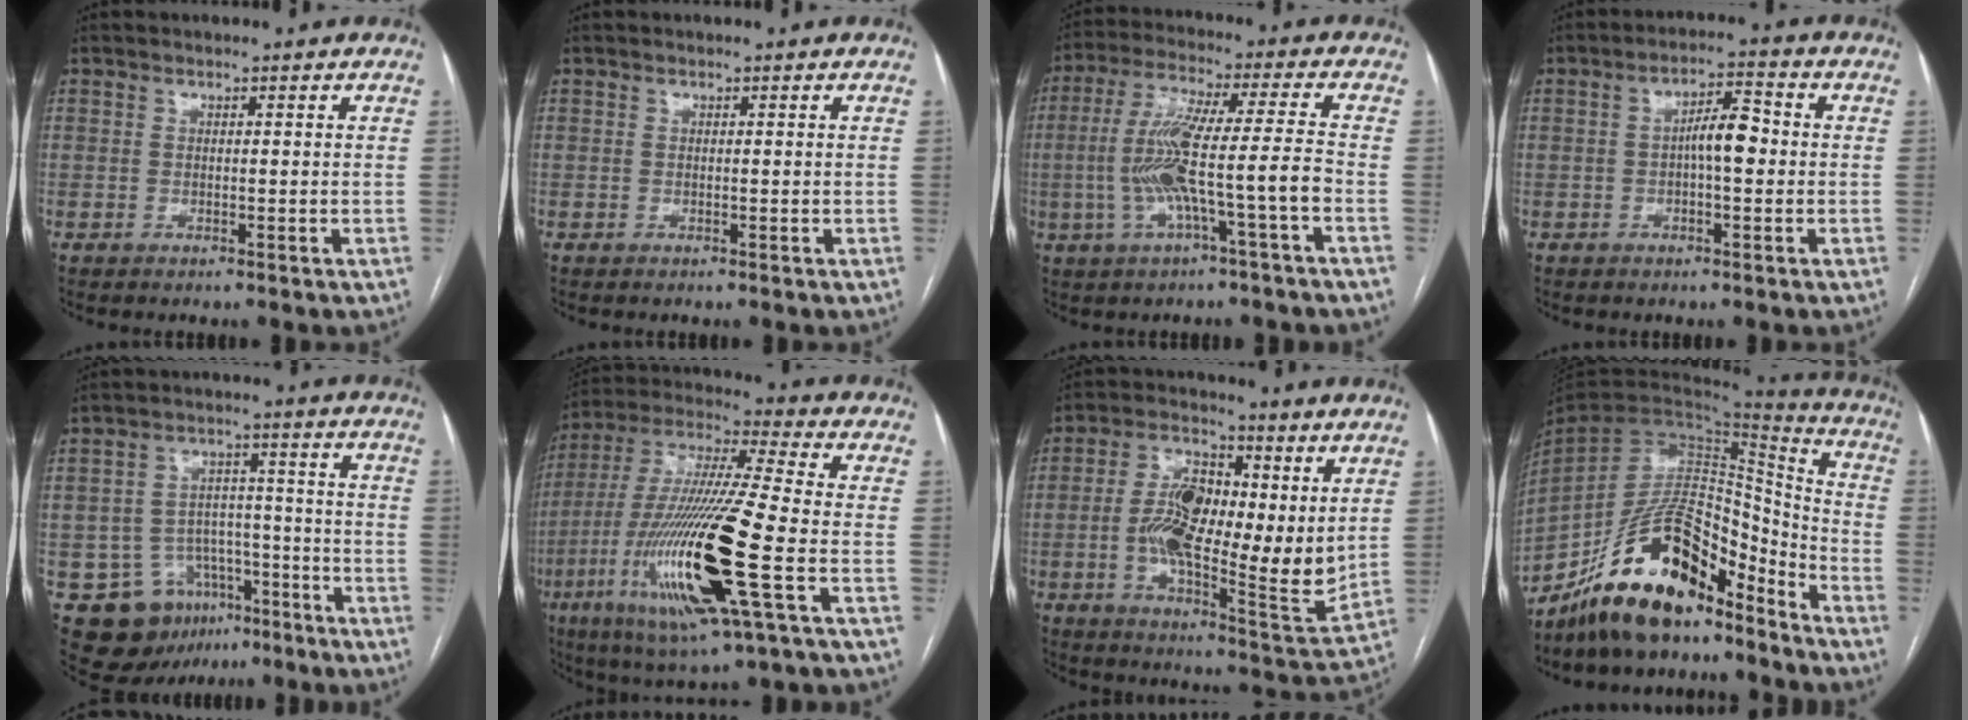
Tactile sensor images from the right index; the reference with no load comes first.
{"total": 0.0}
{"total": 11.3, "force": [-2.9, -0.1, 10.9], "torque": [-0.220, 0.017, -0.052]}
{"total": 5.3, "force": [-0.3, 1.5, 5.1], "torque": [-0.086, 0.018, -0.007]}
{"total": 12.3, "force": [-6.7, 9.3, 4.6], "torque": [-0.072, 0.034, -0.092]}
{"total": 22.7, "force": [-6.7, 1.6, 21.6], "torque": [-0.465, -0.033, -0.126]}
{"total": 16.4, "force": [1.7, 5.9, 15.2], "torque": [-0.262, -0.004, 0.027]}
{"total": 18.0, "force": [-13.7, 6.1, 10.0], "torque": [-0.180, 0.038, -0.238]}